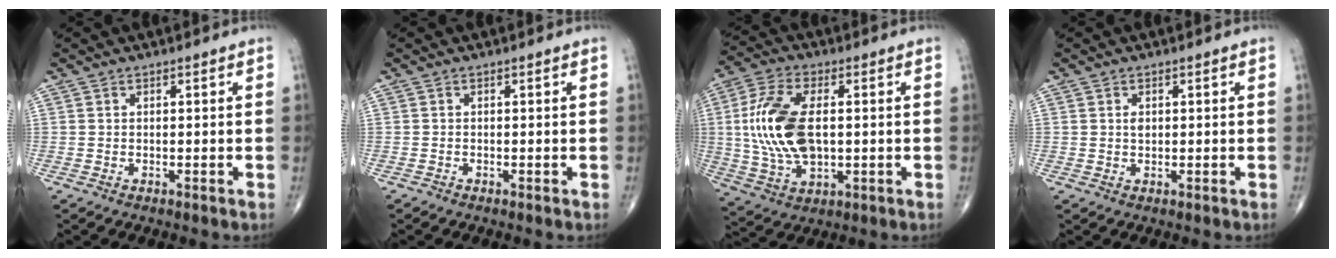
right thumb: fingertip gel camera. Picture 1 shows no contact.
{"total": 0.0}
{"total": 15.9, "force": [0.9, 8.4, 13.4], "torque": [-0.277, 0.000, 0.021]}
{"total": 1.3, "force": [0.3, 0.9, 1.0], "torque": [-0.012, -0.001, 0.007]}